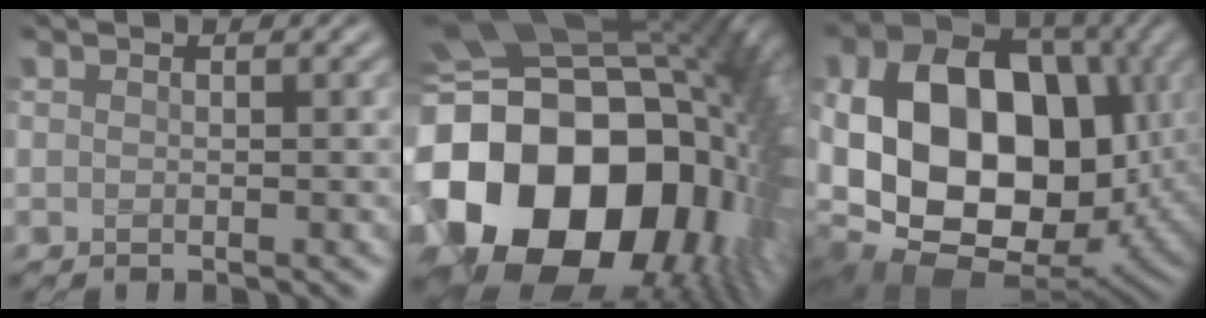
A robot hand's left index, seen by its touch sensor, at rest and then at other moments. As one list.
[{"total": 21.8, "force": [-4.7, 16.2, 13.7], "torque": [-0.290, -0.038, -0.069]}, {"total": 19.0, "force": [-0.1, 13.8, 13.1], "torque": [-0.254, -0.013, 0.018]}]